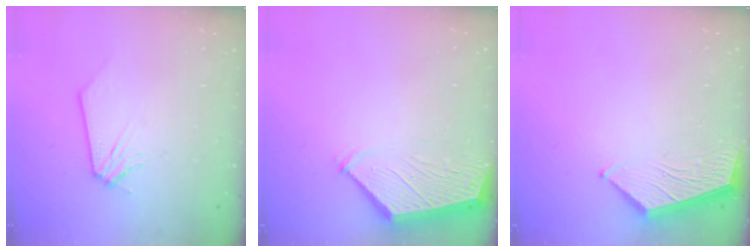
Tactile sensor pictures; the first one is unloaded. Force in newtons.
{"total": 3.6, "press": 3.6, "slide": 0.6}
{"total": 6.4, "press": 6.4, "slide": 0.5}